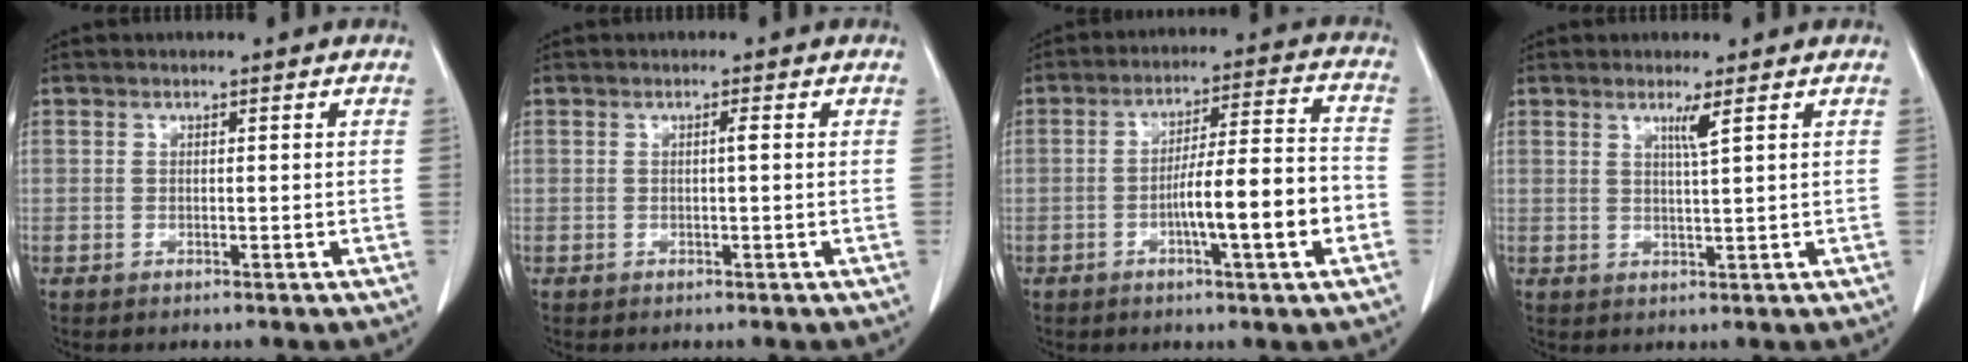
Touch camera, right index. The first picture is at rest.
{"total": 0.7, "force": [0.0, -0.1, 0.7], "torque": [-0.012, 0.001, 0.000]}
{"total": 11.8, "force": [-3.6, 0.7, 11.2], "torque": [-0.178, 0.013, -0.056]}
{"total": 2.3, "force": [1.3, -0.6, 1.8], "torque": [-0.033, -0.008, 0.025]}